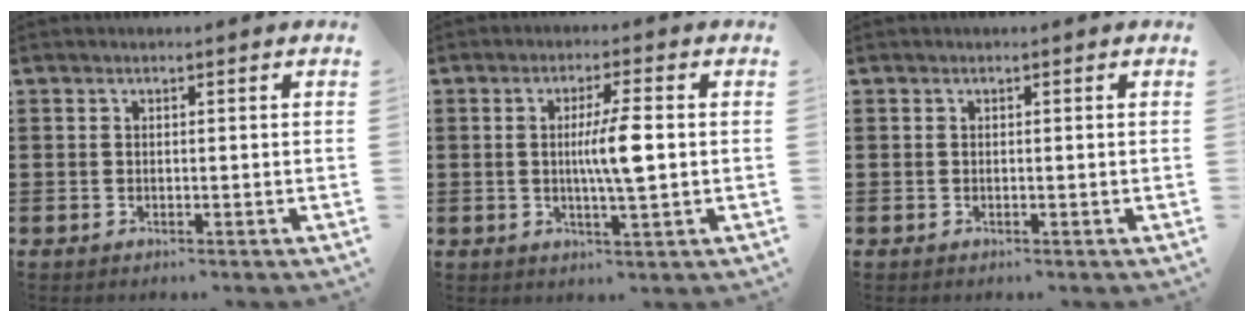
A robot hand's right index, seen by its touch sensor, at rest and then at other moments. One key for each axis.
{"total": 6.3, "fx": 0.2, "fy": 0.7, "fz": 6.3, "tx": -0.120, "ty": -0.005, "tz": -0.004}
{"total": 0.0}